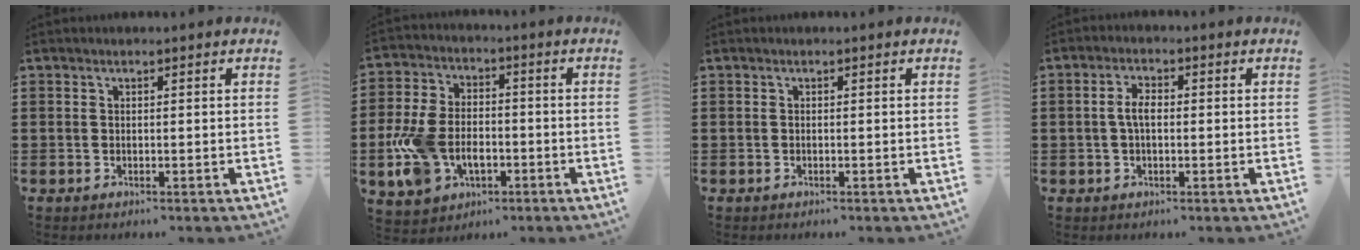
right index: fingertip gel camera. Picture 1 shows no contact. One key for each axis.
{"total": 8.9, "fx": -2.6, "fy": 6.1, "fz": 6.0, "tx": -0.154, "ty": 0.007, "tz": -0.049}
{"total": 0.0}
{"total": 3.3, "fx": 0.0, "fy": 1.6, "fz": 2.9, "tx": -0.065, "ty": 0.003, "tz": -0.004}